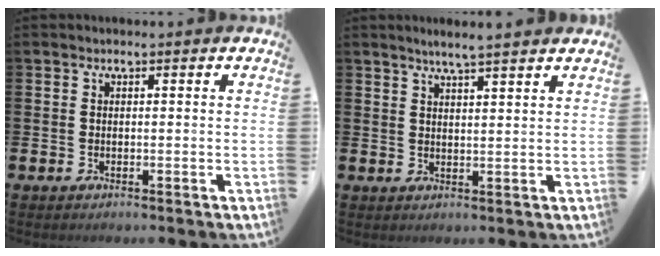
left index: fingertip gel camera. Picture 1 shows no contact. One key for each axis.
{"total": 3.6, "fx": 3.4, "fy": -0.5, "fz": 1.1, "tx": -0.027, "ty": -0.011, "tz": 0.060}